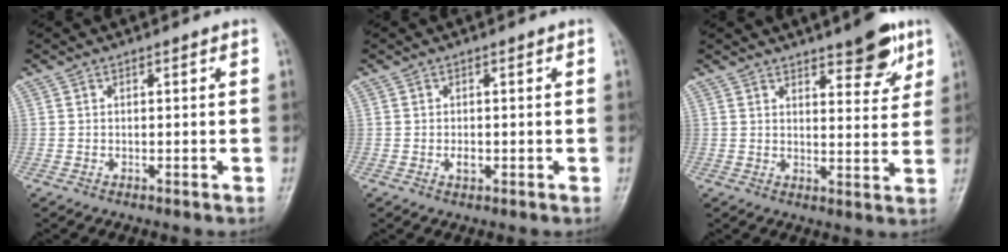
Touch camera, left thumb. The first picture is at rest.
{"total": 1.5, "force": [-0.3, 0.9, 1.1], "torque": [-0.015, -0.001, -0.004]}
{"total": 8.5, "force": [5.4, 3.0, 5.8], "torque": [-0.053, -0.032, 0.073]}